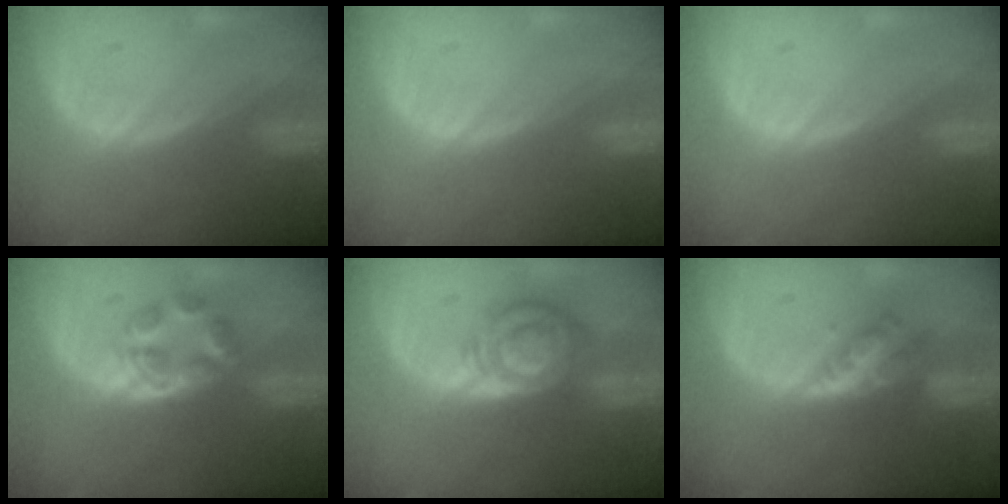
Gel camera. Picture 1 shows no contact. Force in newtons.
{"total": 0.0}
{"total": 0.6, "press": 0.1, "slide": 0.6}
{"total": 5.0, "press": 4.8, "slide": 1.3}
{"total": 7.0, "press": 7.0, "slide": 0.2}
{"total": 4.7, "press": 4.4, "slide": 1.5}